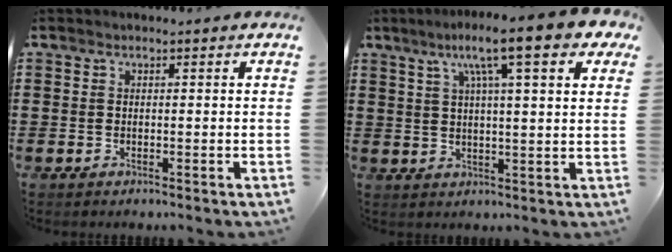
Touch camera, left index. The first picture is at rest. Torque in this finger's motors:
{"motor_torque": [2.14, 0.00, 0.67, 0.21]}